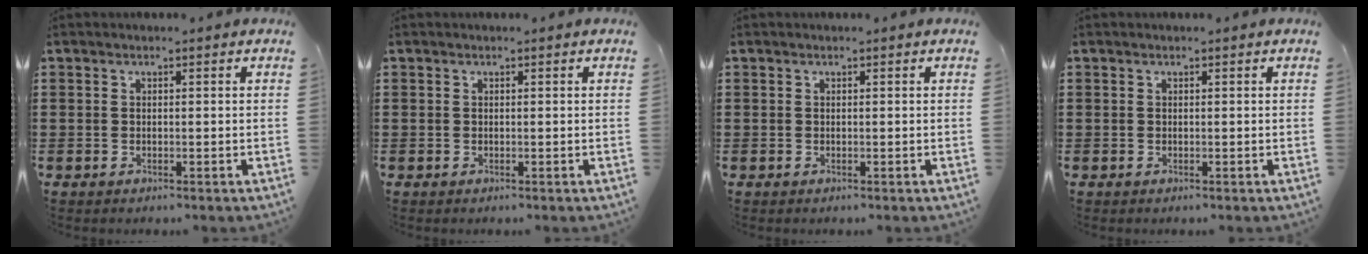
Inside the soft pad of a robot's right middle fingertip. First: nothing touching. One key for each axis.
{"total": 0.0}
{"total": 0.0}
{"total": 0.0}